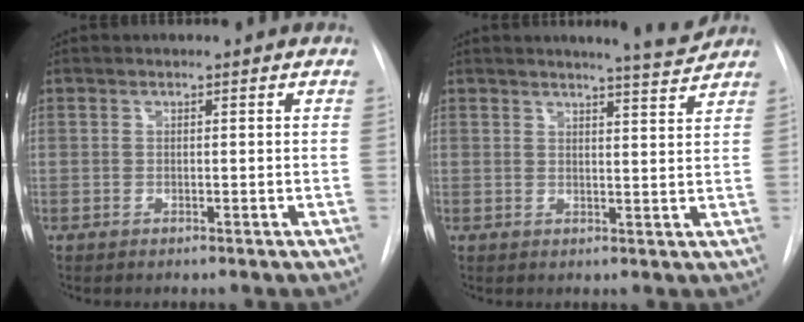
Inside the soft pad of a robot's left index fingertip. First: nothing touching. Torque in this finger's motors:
{"motor_torque": [0.11, -0.23, -0.09, -0.04]}